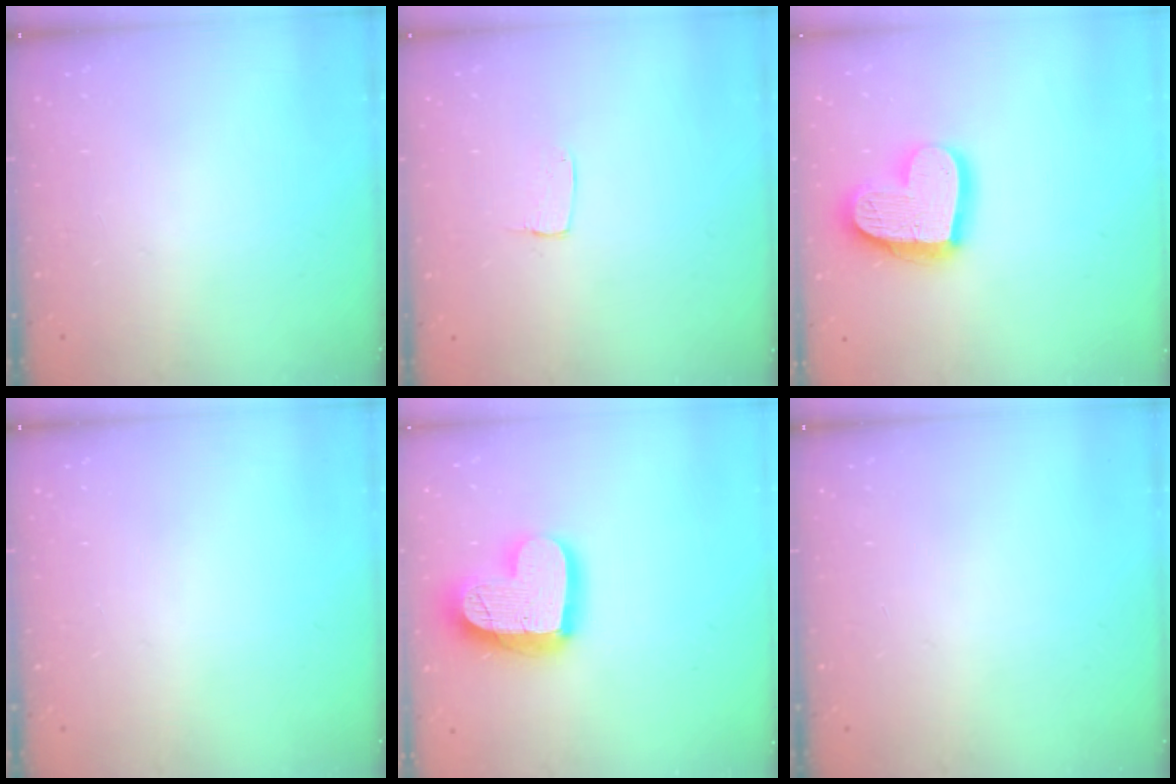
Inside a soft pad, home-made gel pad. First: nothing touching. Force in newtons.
{"total": 4.1, "press": 4.0, "slide": 0.2}
{"total": 18.0, "press": 17.9, "slide": 1.3}
{"total": 0.0}
{"total": 18.7, "press": 18.7, "slide": 1.4}
{"total": 0.0}